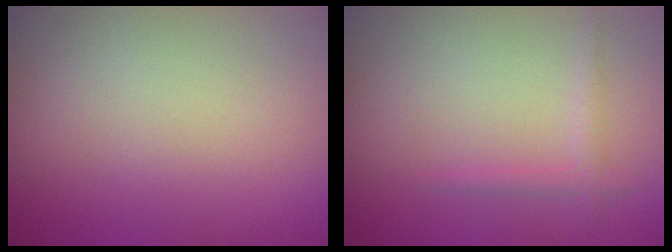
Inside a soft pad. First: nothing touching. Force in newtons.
{"total": 1.1, "press": 1.1, "slide": 0.1}